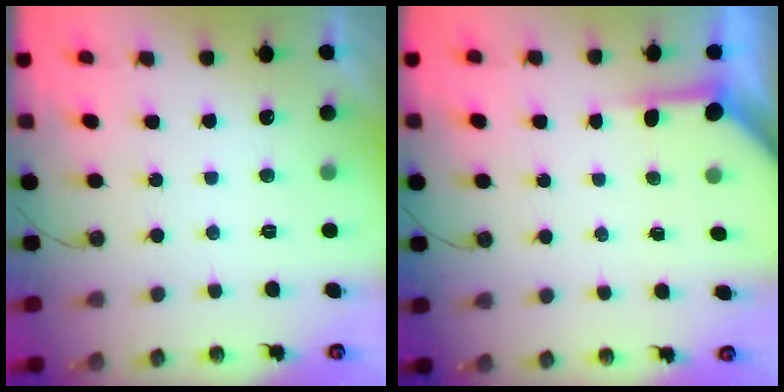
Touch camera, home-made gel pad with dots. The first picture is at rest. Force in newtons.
{"total": 3.7, "press": 3.7, "slide": 0.4}